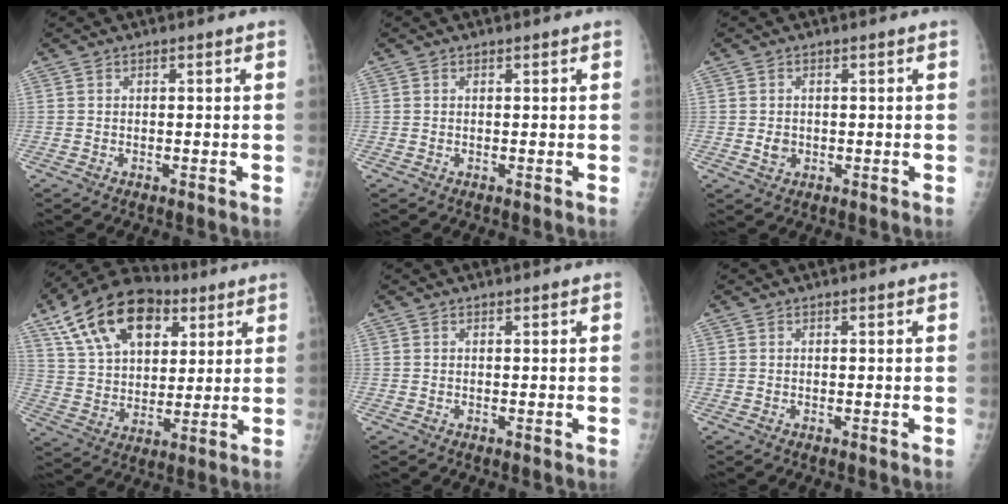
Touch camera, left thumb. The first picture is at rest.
{"total": 0.0}
{"total": 2.2, "force": [-0.2, 1.9, 1.1], "torque": [-0.010, 0.002, 0.001]}
{"total": 20.3, "force": [9.7, 12.3, 12.9], "torque": [-0.206, -0.007, 0.167]}
{"total": 0.0}
{"total": 0.0}